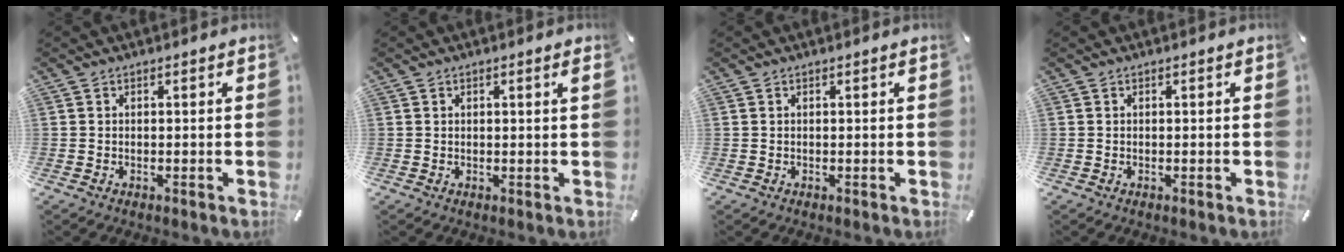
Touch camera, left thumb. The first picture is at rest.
{"total": 0.8, "force": [0.4, 0.1, 0.7], "torque": [-0.014, 0.002, 0.006]}
{"total": 0.0}
{"total": 0.0}